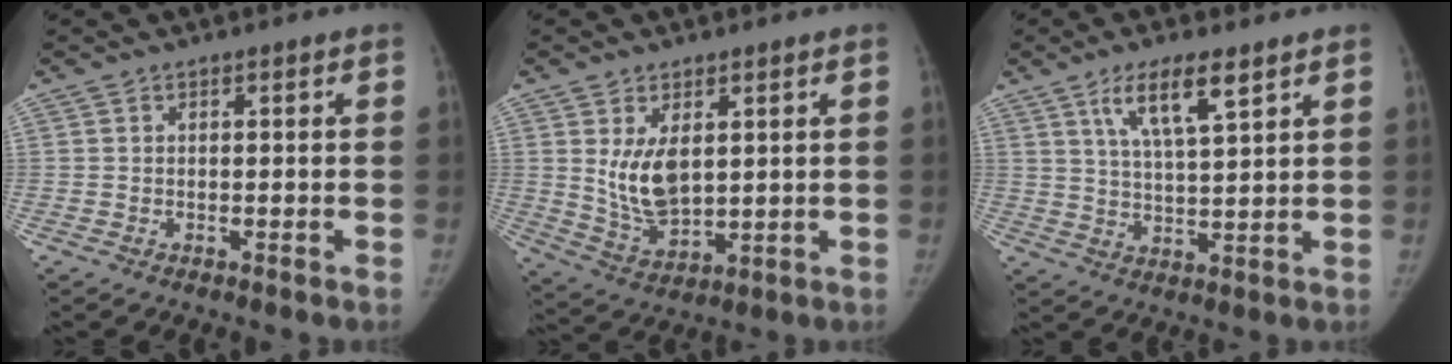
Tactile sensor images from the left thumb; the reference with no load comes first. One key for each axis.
{"total": 8.8, "fx": 2.2, "fy": 5.1, "fz": 6.9, "tx": -0.111, "ty": -0.022, "tz": 0.058}
{"total": 8.6, "fx": 4.9, "fy": 2.0, "fz": 6.8, "tx": -0.119, "ty": -0.025, "tz": 0.094}